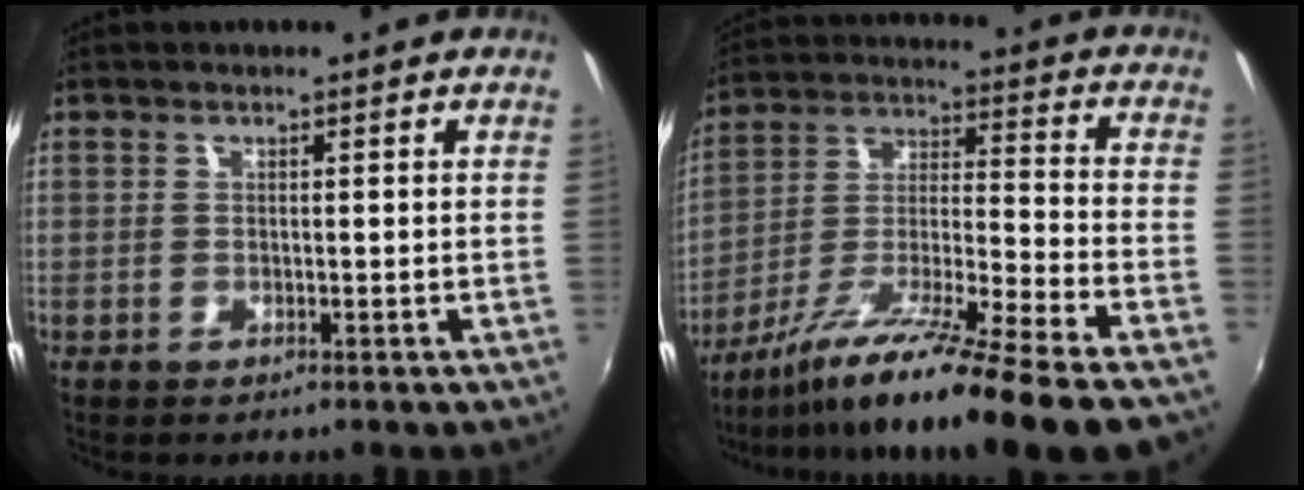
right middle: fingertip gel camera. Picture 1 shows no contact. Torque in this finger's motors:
{"motor_torque": [1.10, -1.04, 0.62, 0.21]}